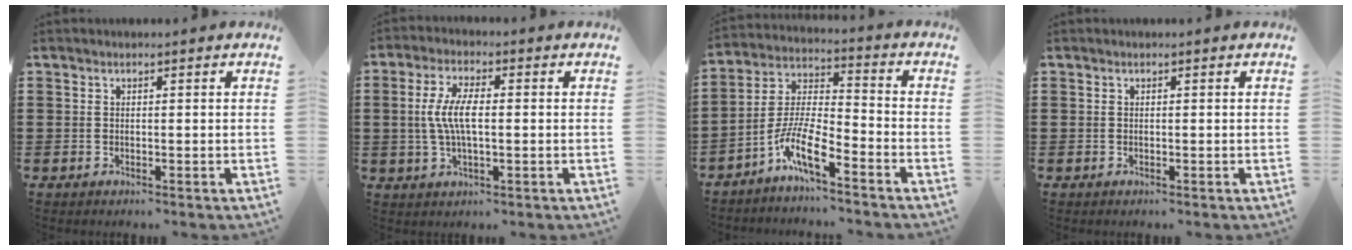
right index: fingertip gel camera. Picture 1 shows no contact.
{"total": 6.3, "force": [0.0, 2.0, 6.0], "torque": [-0.136, -0.004, -0.011]}
{"total": 8.6, "force": [-6.1, 1.9, 5.7], "torque": [-0.141, -0.009, -0.123]}
{"total": 0.0}